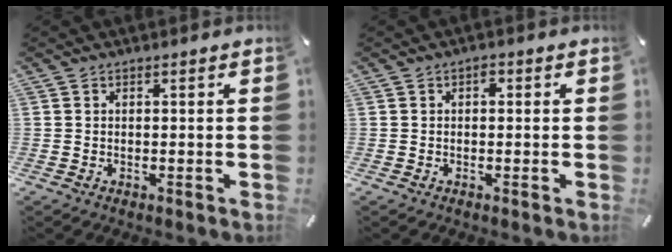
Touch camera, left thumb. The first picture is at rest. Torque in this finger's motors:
{"motor_torque": [-0.03, -0.05, -0.08, 0.03, 0.02]}